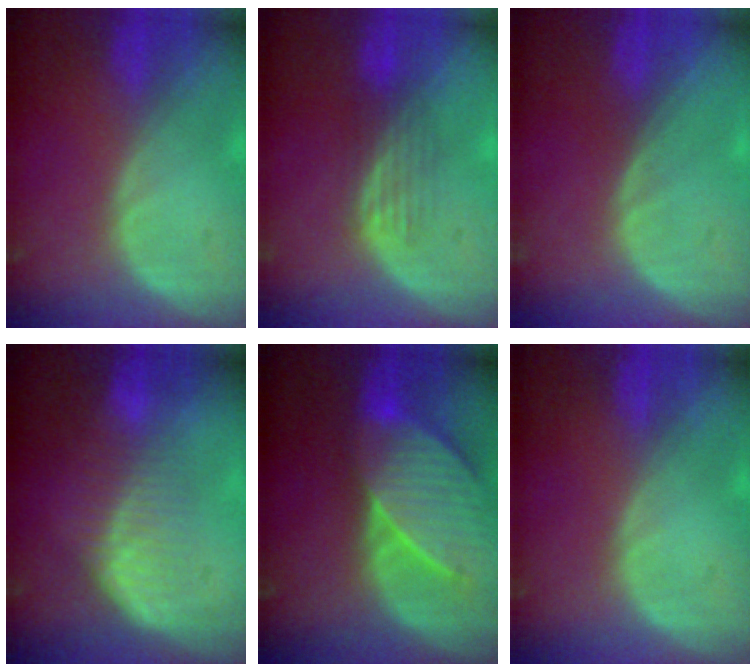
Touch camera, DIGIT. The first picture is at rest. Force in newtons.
{"total": 3.4, "press": 3.4, "slide": 0.2}
{"total": 0.0}
{"total": 6.5, "press": 5.9, "slide": 2.7}
{"total": 9.6, "press": 8.7, "slide": 4.1}
{"total": 0.0}